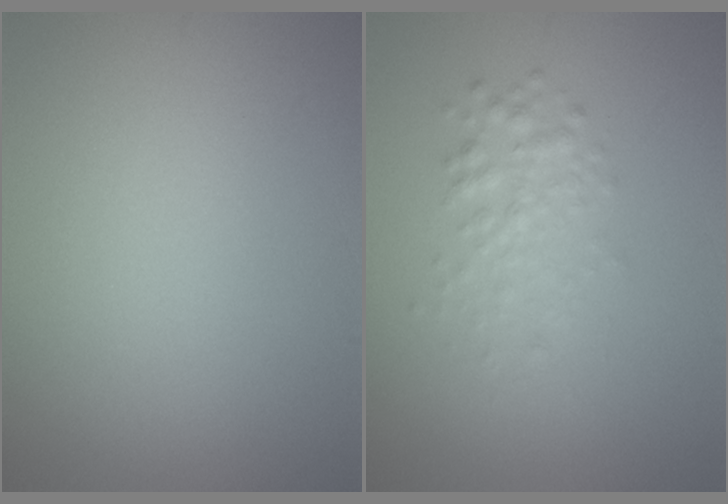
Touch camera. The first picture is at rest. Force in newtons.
{"total": 1.9, "press": 1.9, "slide": 0.0}